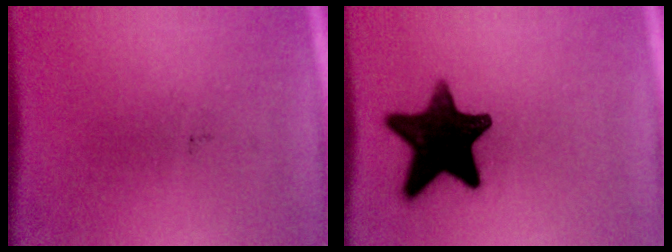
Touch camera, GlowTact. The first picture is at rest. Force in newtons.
{"total": 15.0}